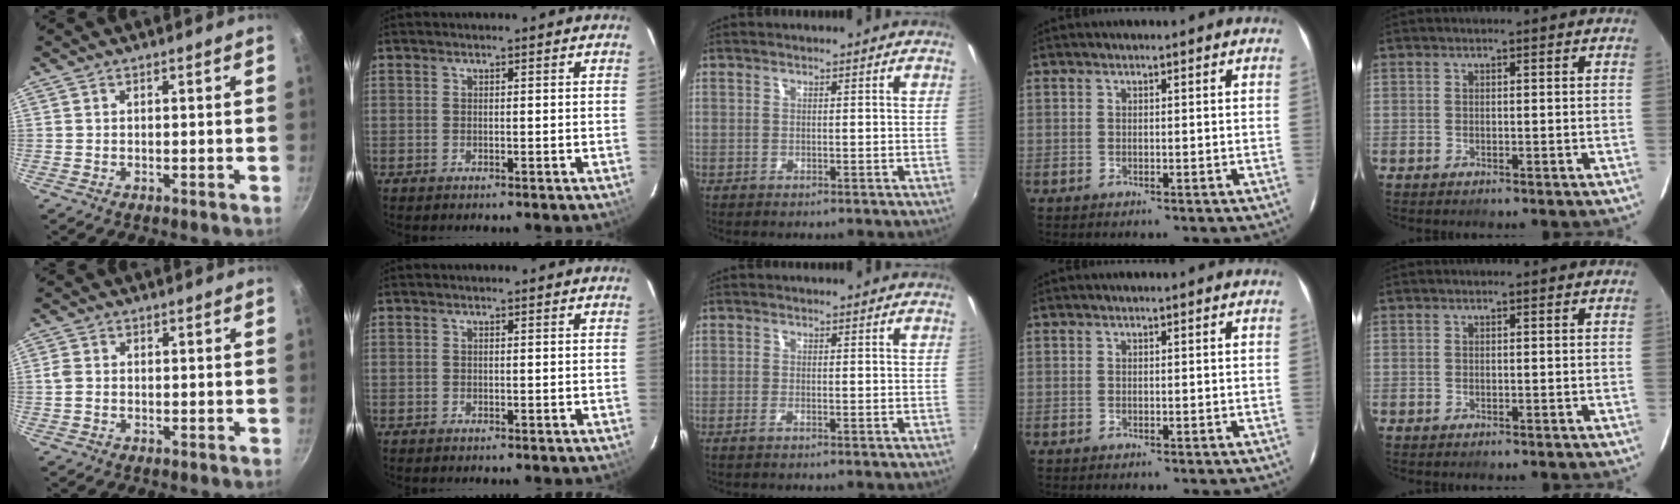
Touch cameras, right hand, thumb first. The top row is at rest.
{"thumb": {"total": 2.2, "force": [-0.2, 1.7, 1.3], "torque": [-0.032, 0.004, -0.008]}, "middle": {"total": 1.0, "force": [-0.7, -0.1, 0.7], "torque": [-0.017, -0.003, -0.016]}}